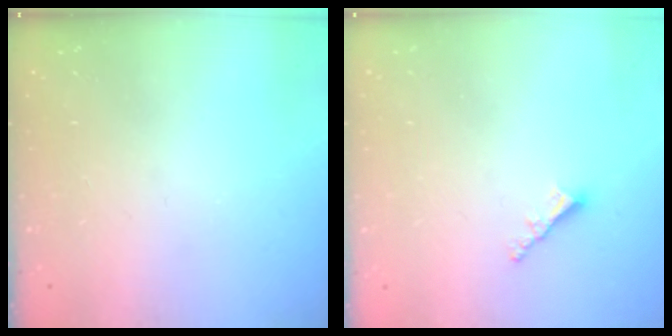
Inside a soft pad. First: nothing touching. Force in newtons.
{"total": 2.3, "press": 2.3, "slide": 0.1}